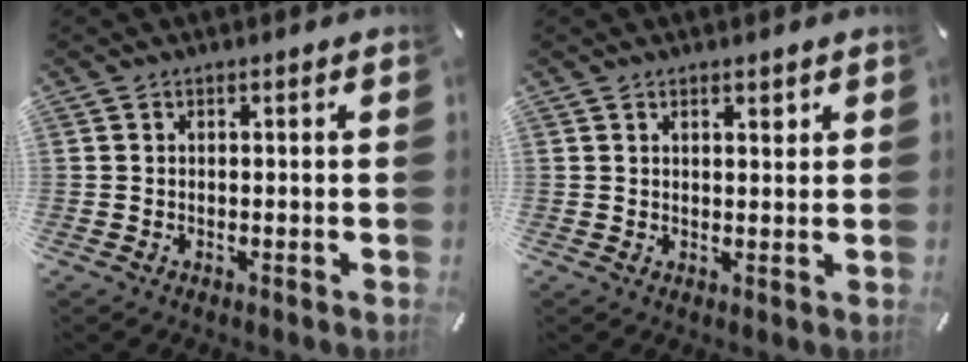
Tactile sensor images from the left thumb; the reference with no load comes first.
{"total": 1.7, "force": [1.2, 0.8, 0.9], "torque": [-0.011, -0.003, 0.019]}